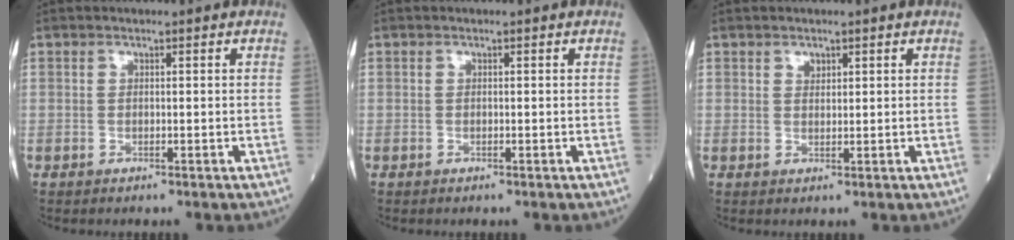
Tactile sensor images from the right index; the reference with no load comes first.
{"total": 0.0}
{"total": 1.1, "force": [0.7, 0.7, 0.5], "torque": [-0.005, -0.004, 0.011]}